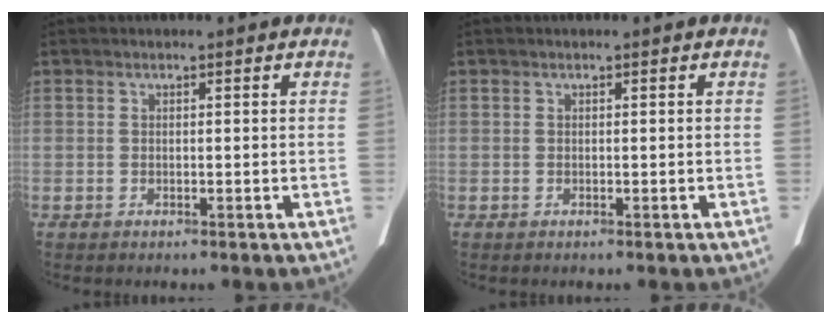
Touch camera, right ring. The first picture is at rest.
{"total": 0.0}